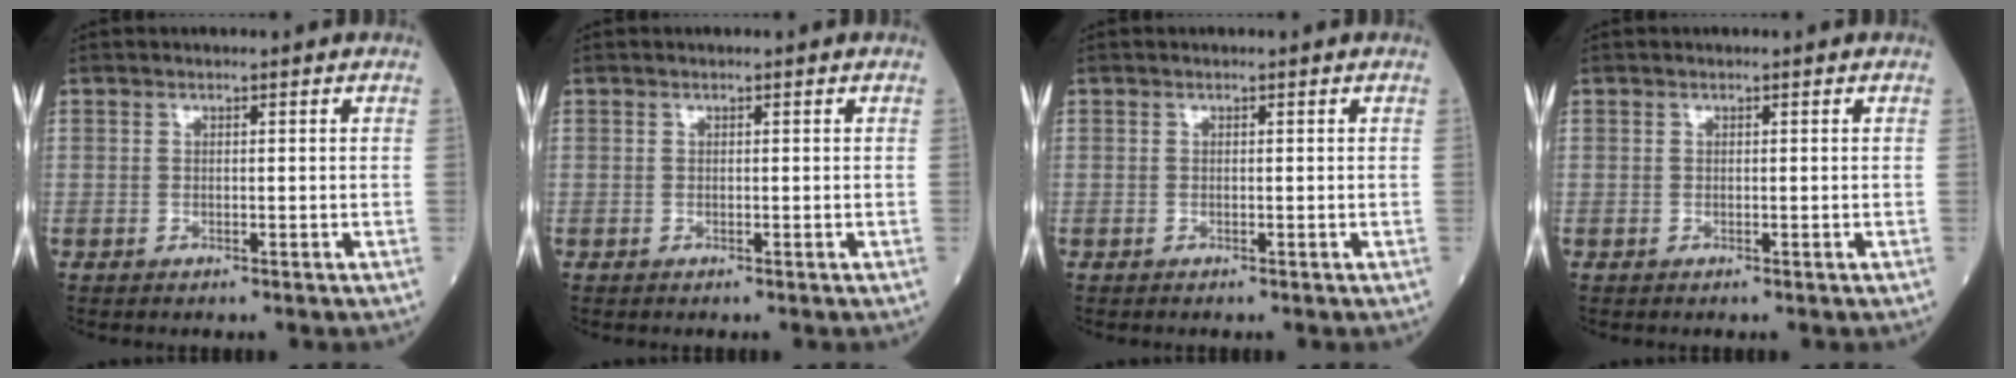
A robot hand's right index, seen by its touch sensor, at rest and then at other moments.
{"total": 0.0}
{"total": 0.0}
{"total": 0.0}